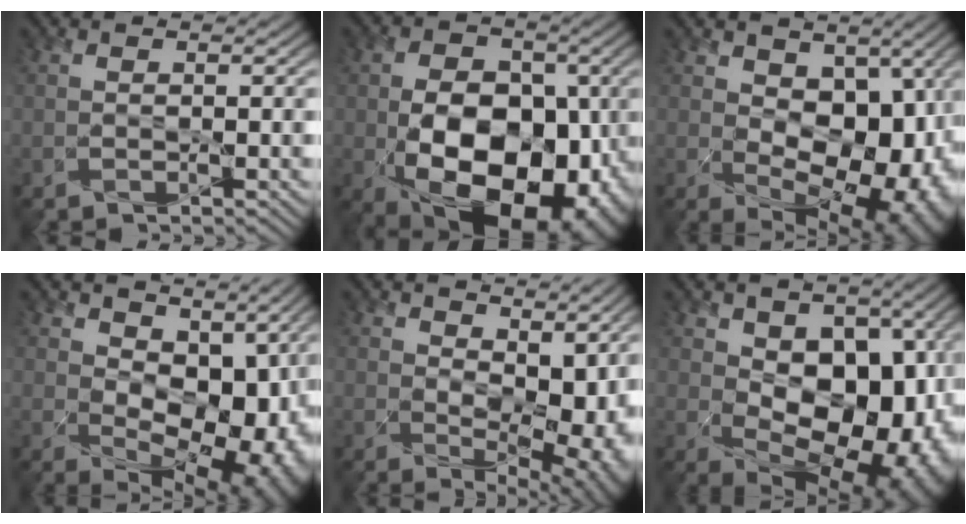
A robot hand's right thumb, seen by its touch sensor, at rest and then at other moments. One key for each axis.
{"total": 17.1, "fx": -4.4, "fy": 11.6, "fz": 11.9, "tx": -0.142, "ty": -0.026, "tz": -0.062}
{"total": 13.9, "fx": 0.4, "fy": 9.4, "fz": 10.2, "tx": -0.137, "ty": -0.040, "tz": 0.033}
{"total": 13.4, "fx": 1.7, "fy": 9.1, "fz": 9.7, "tx": -0.127, "ty": -0.027, "tz": 0.063}
{"total": 13.0, "fx": 2.9, "fy": 7.9, "fz": 9.9, "tx": -0.114, "ty": -0.008, "tz": 0.090}
{"total": 16.0, "fx": 0.0, "fy": 10.6, "fz": 11.9, "tx": -0.142, "ty": -0.039, "tz": 0.023}